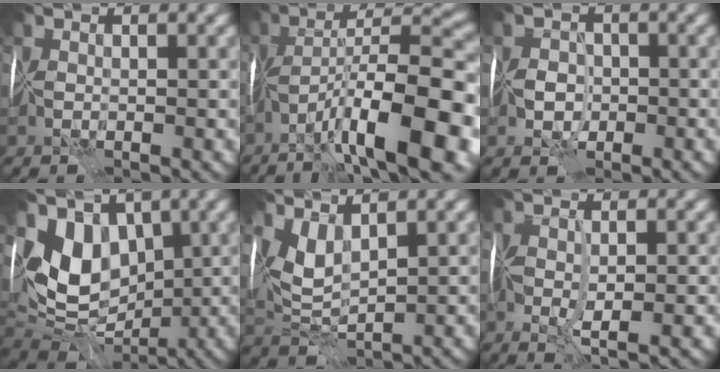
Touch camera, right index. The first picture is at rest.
{"total": 13.0, "force": [-6.7, 2.3, 10.9], "torque": [-0.169, 0.002, -0.112]}
{"total": 1.1, "force": [-0.8, 0.6, 0.3], "torque": [0.005, -0.003, -0.019]}
{"total": 8.1, "force": [1.6, 5.7, 5.5], "torque": [-0.093, -0.016, 0.026]}
{"total": 2.6, "force": [1.6, 0.6, 1.9], "torque": [-0.040, -0.008, 0.038]}
{"total": 2.0, "force": [-0.7, 0.0, 1.8], "torque": [-0.034, -0.011, -0.009]}